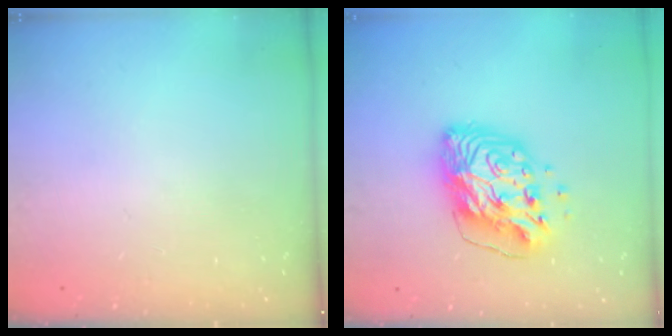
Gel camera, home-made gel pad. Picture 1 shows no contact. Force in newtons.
{"total": 14.8, "press": 14.7, "slide": 1.7}